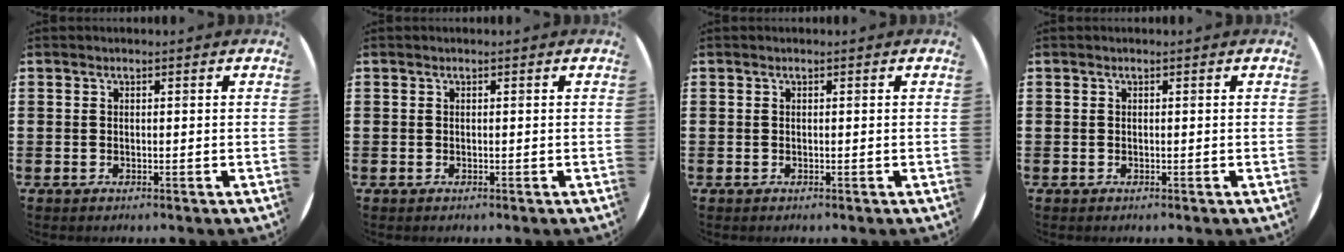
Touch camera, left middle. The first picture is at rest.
{"total": 0.0}
{"total": 0.0}
{"total": 0.0}